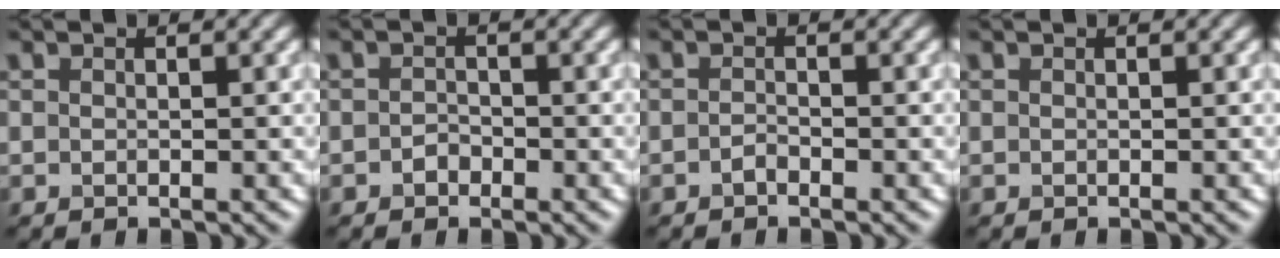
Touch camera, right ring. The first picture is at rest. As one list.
[{"total": 1.0, "force": [-0.5, 0.8, 0.4], "torque": [-0.006, 0.000, -0.011]}, {"total": 0.7, "force": [-0.5, 0.3, 0.4], "torque": [-0.009, 0.001, -0.012]}, {"total": 0.0}]